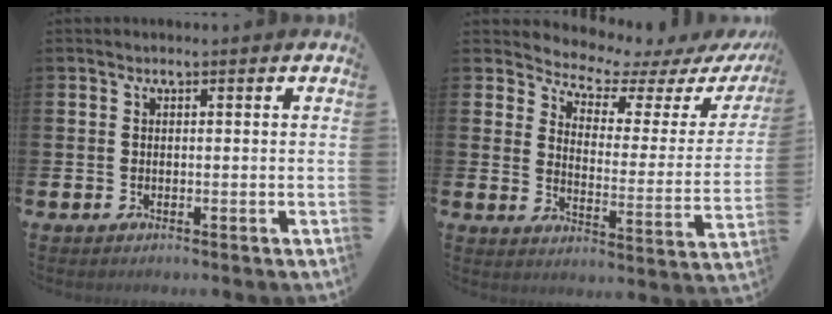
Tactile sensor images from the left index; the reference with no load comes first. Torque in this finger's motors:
{"motor_torque": [0.94, -1.20, 0.24, 0.00]}